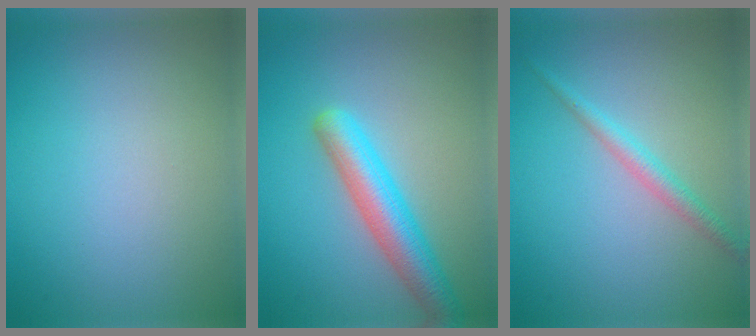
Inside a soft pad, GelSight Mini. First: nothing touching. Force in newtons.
{"total": 4.9, "press": 4.9, "slide": 0.2}
{"total": 1.9, "press": 1.9, "slide": 0.1}